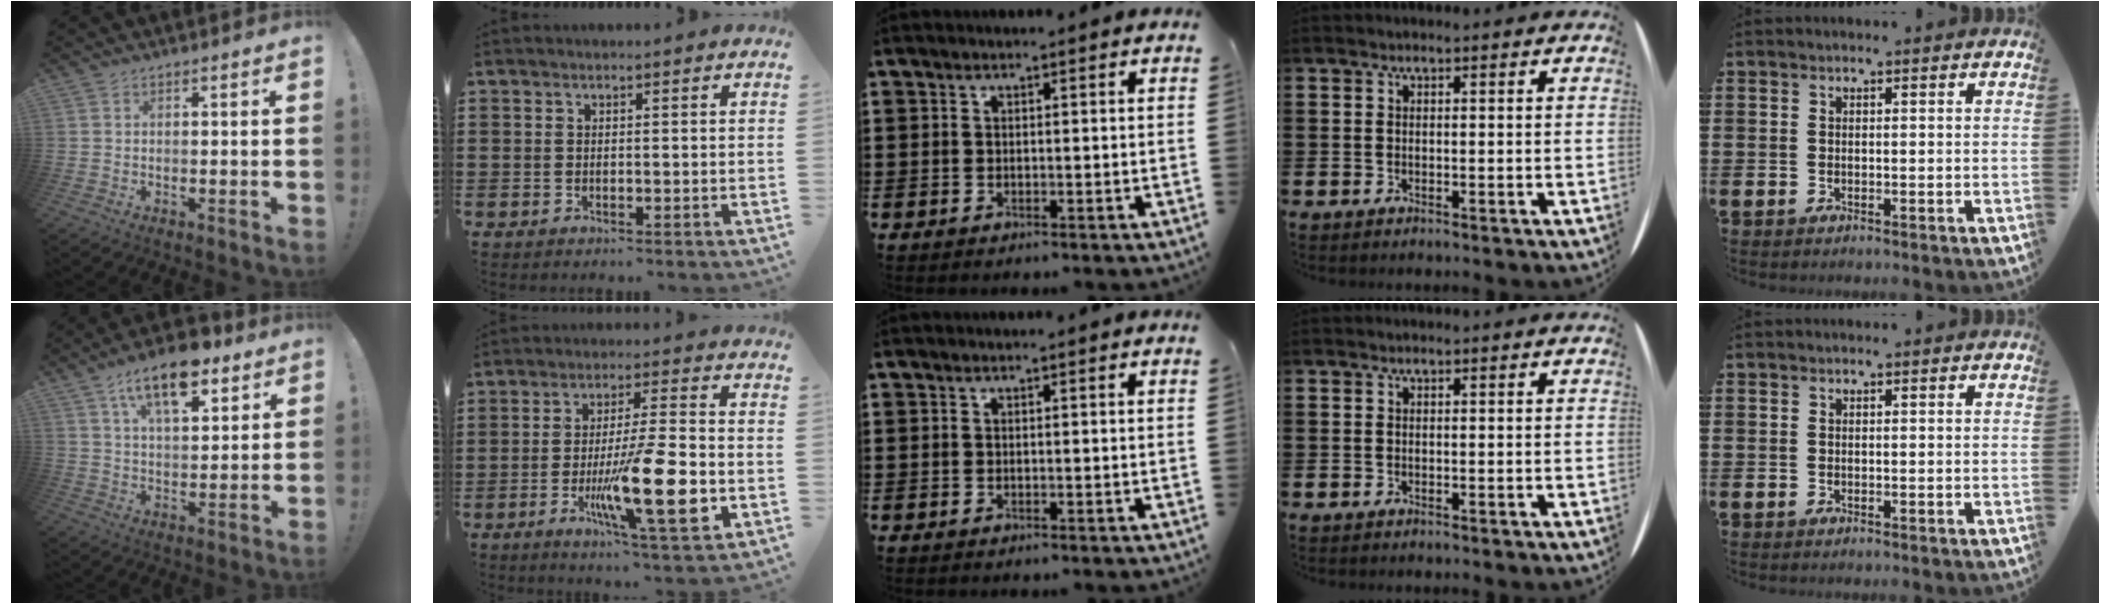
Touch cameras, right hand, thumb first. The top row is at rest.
{"thumb": {"total": 14.8, "force": [8.9, 6.3, 9.9], "torque": [-0.158, -0.037, 0.154]}, "index": {"total": 15.0, "force": [-4.1, 2.8, 14.1], "torque": [-0.250, -0.013, -0.067]}}